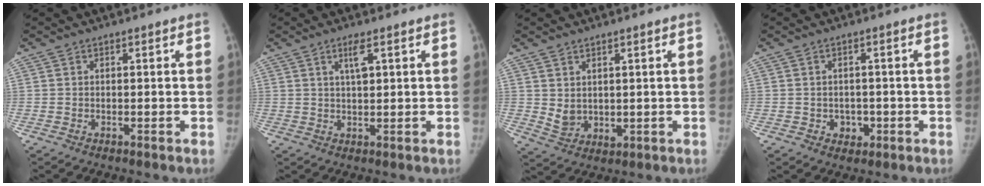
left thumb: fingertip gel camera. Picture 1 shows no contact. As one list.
[{"total": 3.6, "force": [1.6, 1.0, 3.1], "torque": [-0.055, -0.004, 0.031]}, {"total": 4.4, "force": [1.5, 3.0, 2.9], "torque": [-0.037, -0.021, 0.040]}, {"total": 3.2, "force": [-0.9, 2.8, 1.4], "torque": [-0.002, 0.005, -0.006]}]